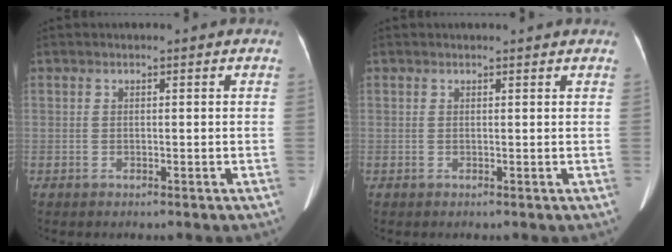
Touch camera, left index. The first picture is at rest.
{"total": 1.5, "force": [1.5, 0.2, 0.3], "torque": [-0.010, 0.004, 0.015]}